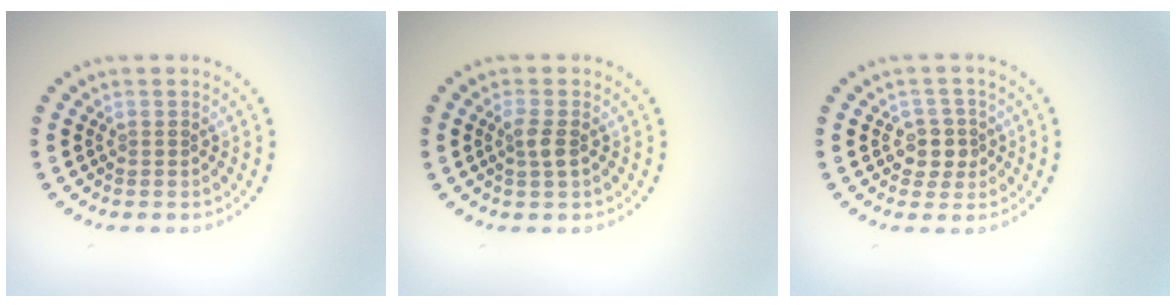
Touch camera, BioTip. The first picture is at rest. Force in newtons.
{"total": 1.5, "press": 1.4, "slide": 0.6}
{"total": 2.3, "press": 2.0, "slide": 1.1}